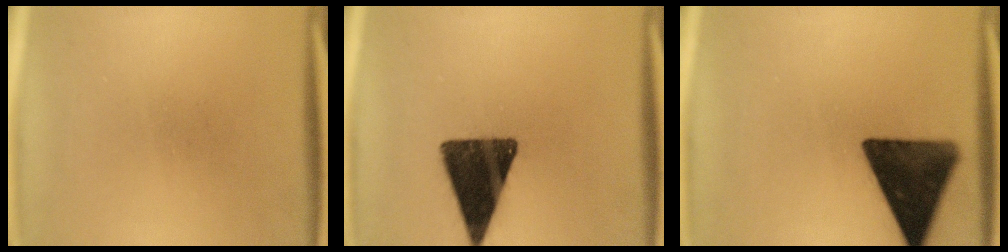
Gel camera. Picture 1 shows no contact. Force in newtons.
{"total": 14.9}
{"total": 14.9}